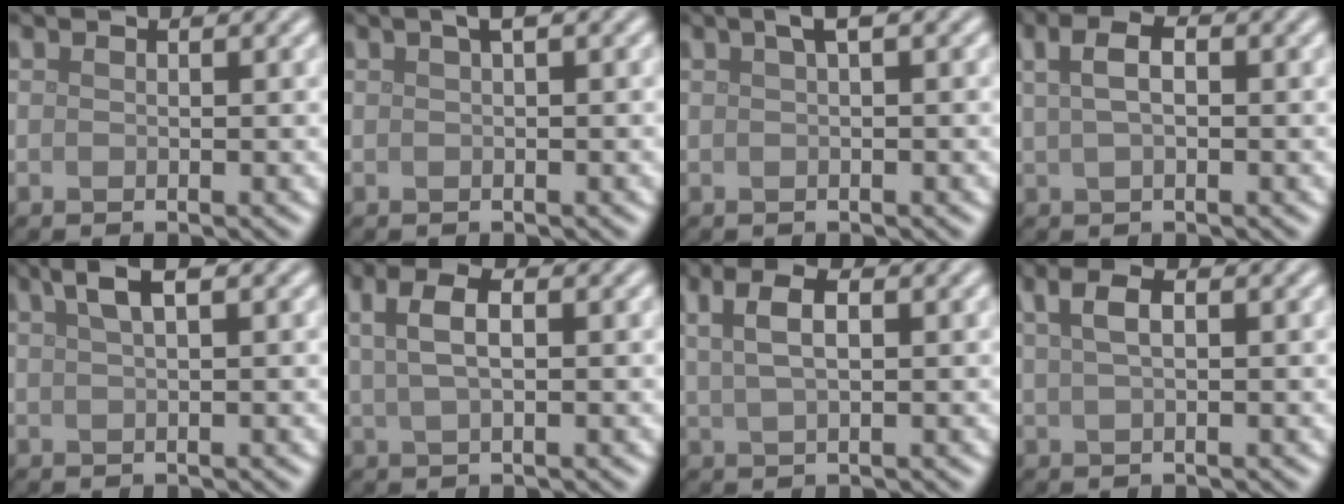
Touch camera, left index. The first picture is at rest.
{"total": 1.2, "force": [0.5, 0.2, 1.0], "torque": [-0.019, 0.011, 0.009]}
{"total": 1.6, "force": [0.6, 0.3, 1.4], "torque": [-0.023, 0.011, 0.011]}
{"total": 3.8, "force": [1.4, 1.8, 3.0], "torque": [-0.056, 0.012, 0.013]}
{"total": 2.6, "force": [1.5, 0.7, 2.1], "torque": [-0.029, 0.009, 0.024]}
{"total": 3.9, "force": [1.4, 1.6, 3.2], "torque": [-0.062, 0.012, 0.022]}
{"total": 4.2, "force": [1.8, 1.7, 3.5], "torque": [-0.063, 0.014, 0.023]}
{"total": 3.4, "force": [1.6, 1.3, 2.6], "torque": [-0.046, 0.012, 0.019]}